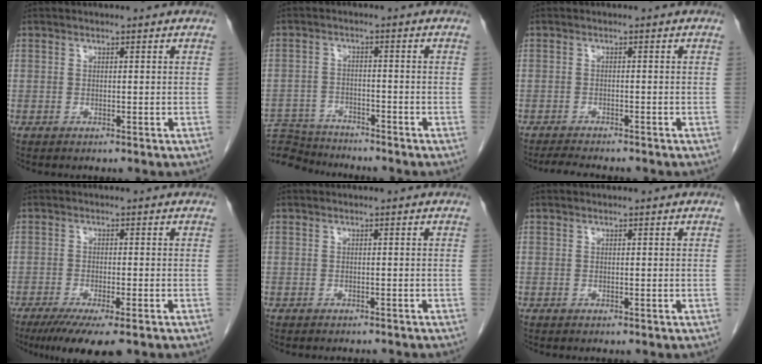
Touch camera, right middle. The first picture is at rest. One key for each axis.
{"total": 10.2, "fx": -9.9, "fy": 1.9, "fz": 1.5, "tx": -0.035, "ty": 0.005, "tz": -0.166}
{"total": 5.0, "fx": -4.5, "fy": 0.7, "fz": 2.0, "tx": -0.032, "ty": -0.013, "tz": -0.068}
{"total": 8.1, "fx": -5.7, "fy": 1.0, "fz": 5.8, "tx": -0.087, "ty": -0.020, "tz": -0.087}
{"total": 3.3, "fx": -3.2, "fy": 0.5, "fz": 0.9, "tx": -0.015, "ty": -0.007, "tz": -0.038}
{"total": 0.0}